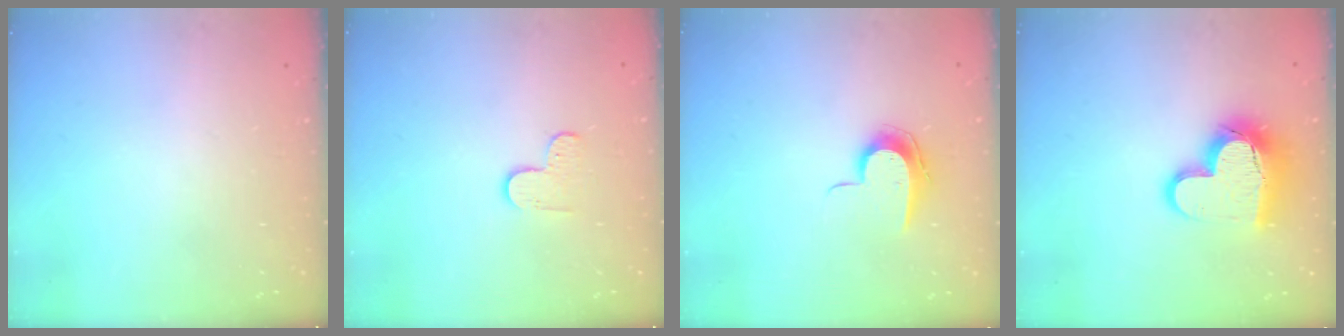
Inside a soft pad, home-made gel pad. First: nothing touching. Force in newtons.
{"total": 3.1, "press": 3.1, "slide": 0.3}
{"total": 8.5, "press": 8.5, "slide": 0.8}
{"total": 14.9, "press": 14.9, "slide": 1.2}